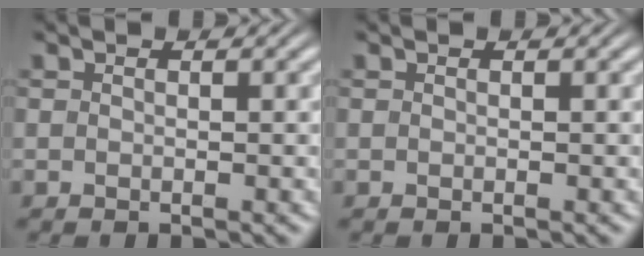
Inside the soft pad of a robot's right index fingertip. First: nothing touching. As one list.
[{"total": 0.0}]